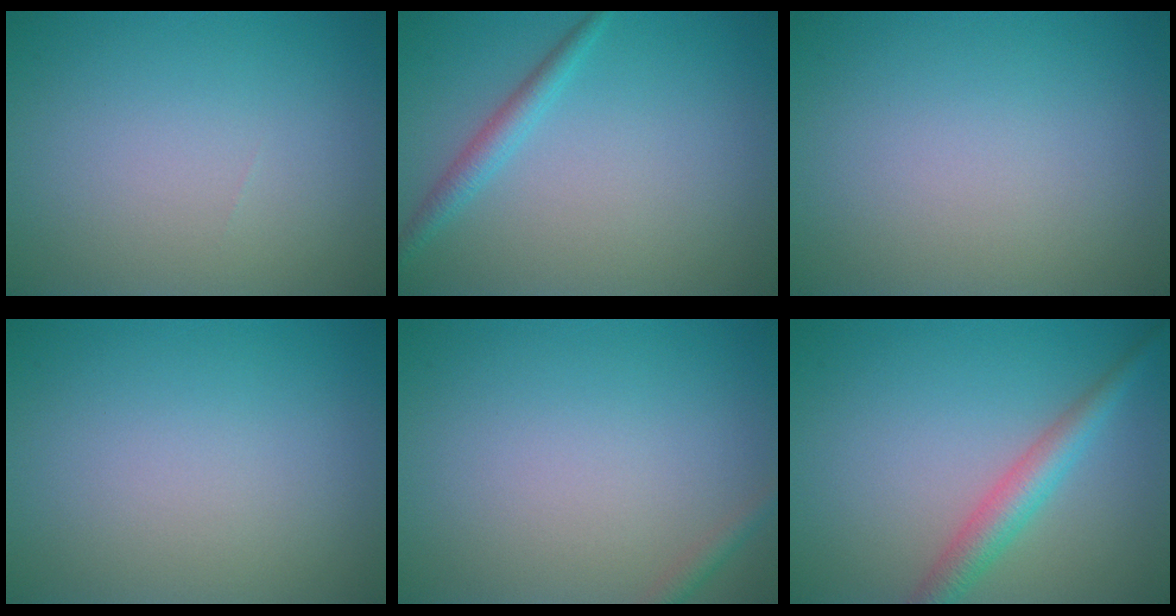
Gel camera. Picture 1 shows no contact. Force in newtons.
{"total": 1.9, "press": 1.9, "slide": 0.1}
{"total": 0.0}
{"total": 0.0}
{"total": 1.0, "press": 1.0, "slide": 0.0}
{"total": 3.3, "press": 3.3, "slide": 0.1}